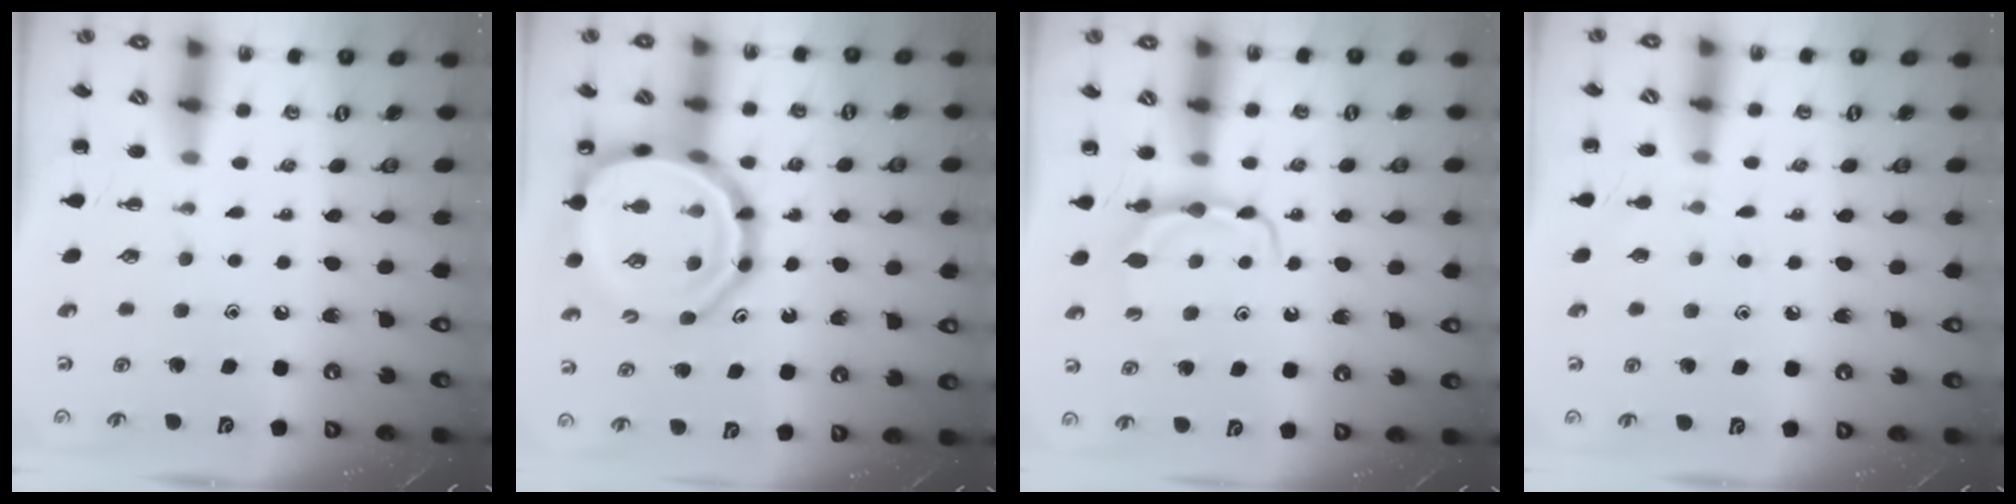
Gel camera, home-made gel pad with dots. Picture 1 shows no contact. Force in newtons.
{"total": 22.1, "press": 21.6, "slide": 4.2}
{"total": 6.6, "press": 6.6, "slide": 0.3}
{"total": 7.1, "press": 6.8, "slide": 1.8}